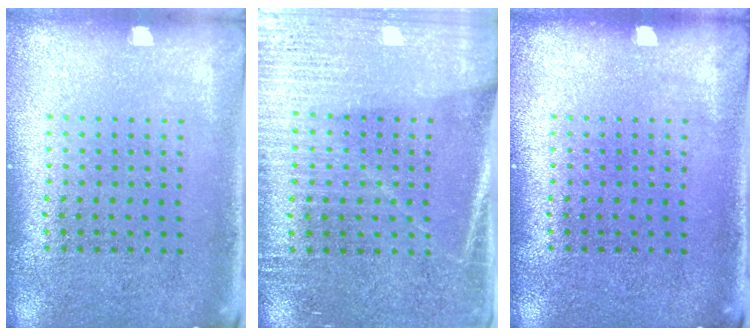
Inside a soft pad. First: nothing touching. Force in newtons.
{"total": 3.3, "press": 2.9, "slide": 1.5}
{"total": 0.0}